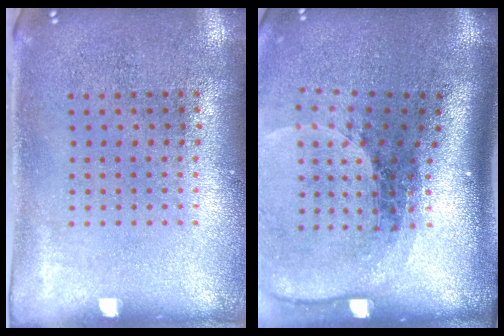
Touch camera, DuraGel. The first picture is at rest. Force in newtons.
{"total": 2.4, "press": 1.7, "slide": 1.7}